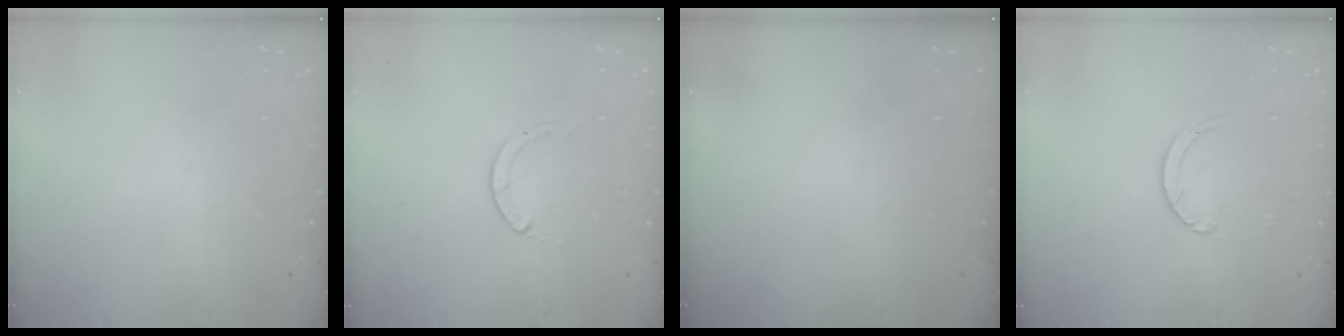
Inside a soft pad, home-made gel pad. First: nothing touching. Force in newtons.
{"total": 0.0}
{"total": 0.0}
{"total": 2.4, "press": 2.4, "slide": 0.2}